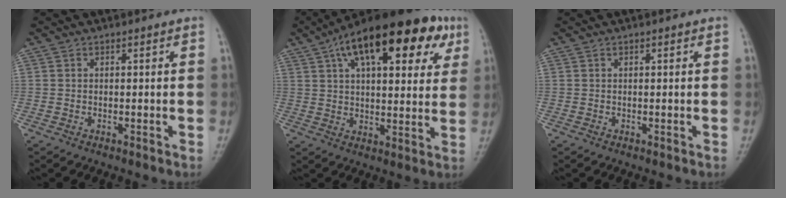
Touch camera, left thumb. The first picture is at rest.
{"total": 22.8, "force": [10.9, 10.1, 17.3], "torque": [-0.237, 0.010, 0.160]}
{"total": 0.0}